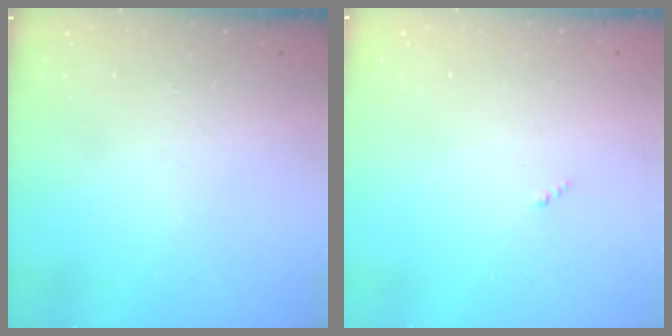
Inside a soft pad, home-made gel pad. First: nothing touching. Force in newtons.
{"total": 0.0}